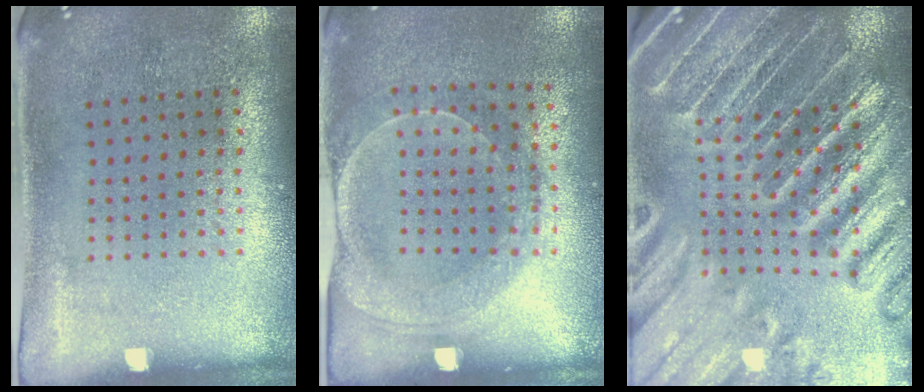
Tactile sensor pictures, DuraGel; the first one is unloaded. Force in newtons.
{"total": 1.7, "press": 1.7, "slide": 0.3}
{"total": 5.0, "press": 4.5, "slide": 2.3}